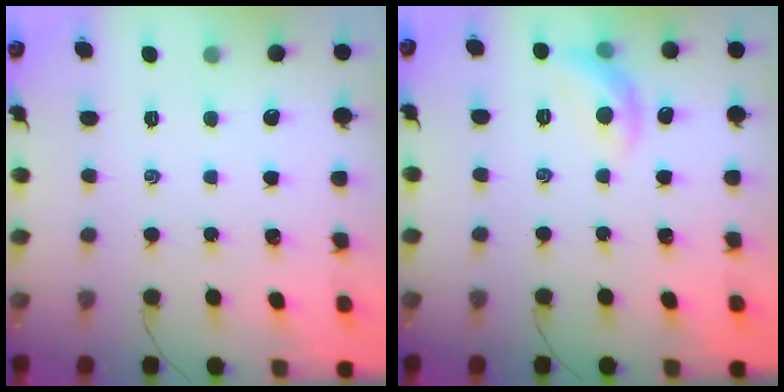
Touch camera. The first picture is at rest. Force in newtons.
{"total": 8.4, "press": 8.4, "slide": 0.3}